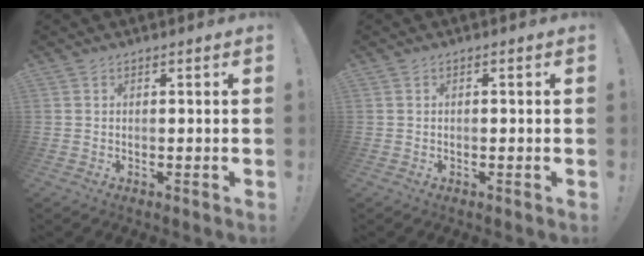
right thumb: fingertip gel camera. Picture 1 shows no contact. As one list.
[{"total": 0.5, "force": [-0.5, 0.1, 0.2], "torque": [-0.008, 0.002, -0.009]}]